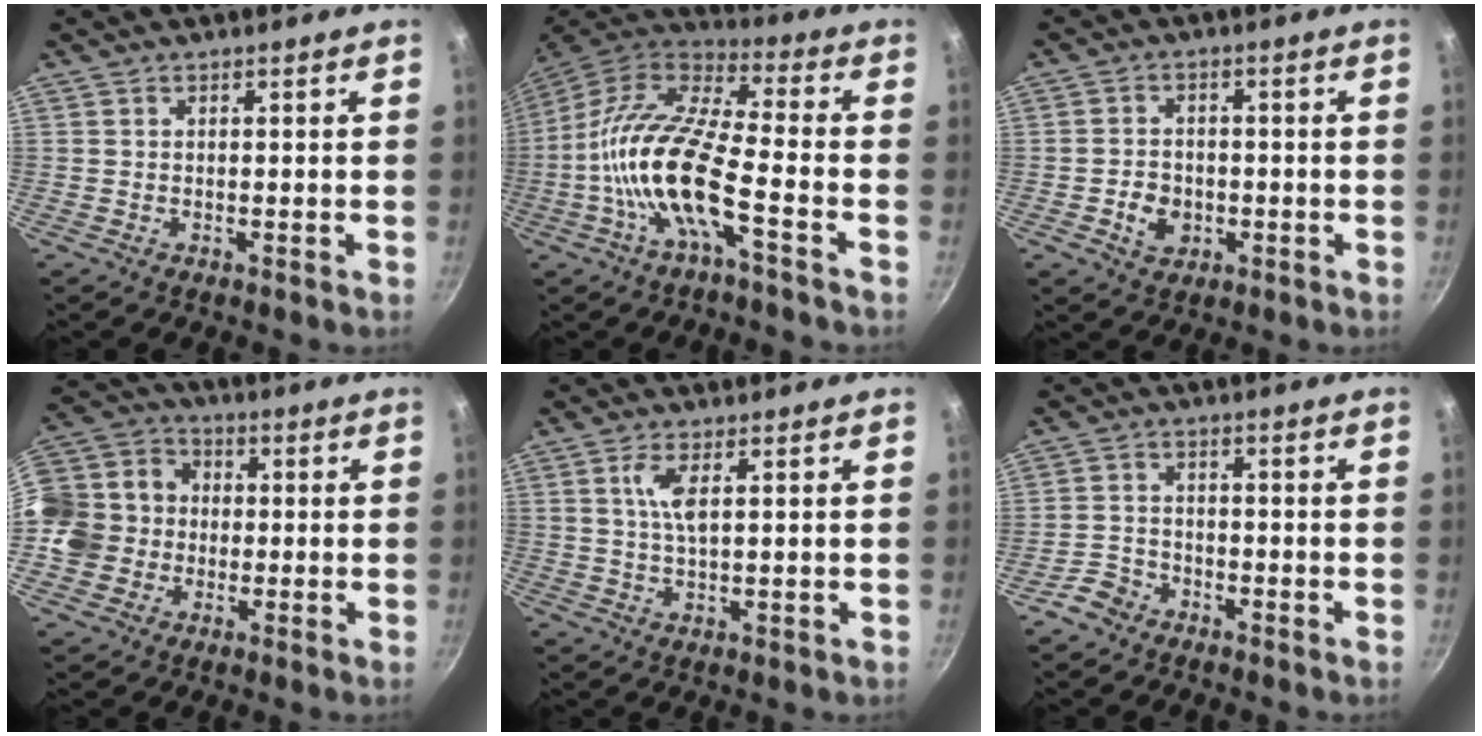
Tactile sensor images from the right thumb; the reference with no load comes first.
{"total": 17.2, "force": [-5.2, 5.1, 15.5], "torque": [-0.301, 0.042, -0.117]}
{"total": 5.5, "force": [-1.5, 4.3, 3.1], "torque": [-0.040, 0.012, -0.024]}
{"total": 15.6, "force": [-1.1, 13.9, 7.2], "torque": [-0.130, 0.041, -0.029]}
{"total": 4.5, "force": [1.4, 1.3, 4.1], "torque": [-0.086, -0.002, 0.030]}
{"total": 3.9, "force": [-2.8, 2.6, 0.9], "torque": [-0.014, 0.035, -0.054]}